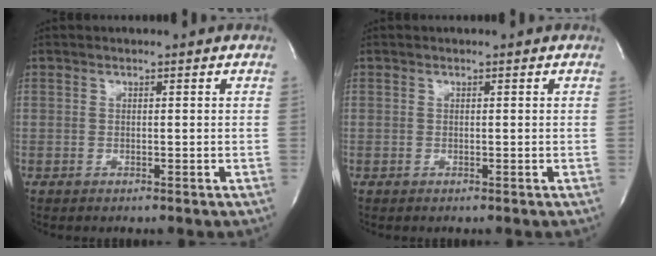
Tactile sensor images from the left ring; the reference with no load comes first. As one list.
[{"total": 0.0}]